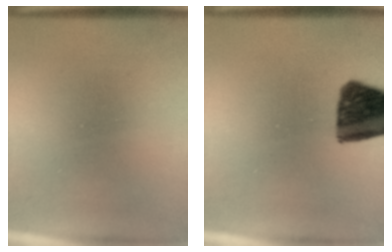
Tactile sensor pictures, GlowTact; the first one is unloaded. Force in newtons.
{"total": 11.8}